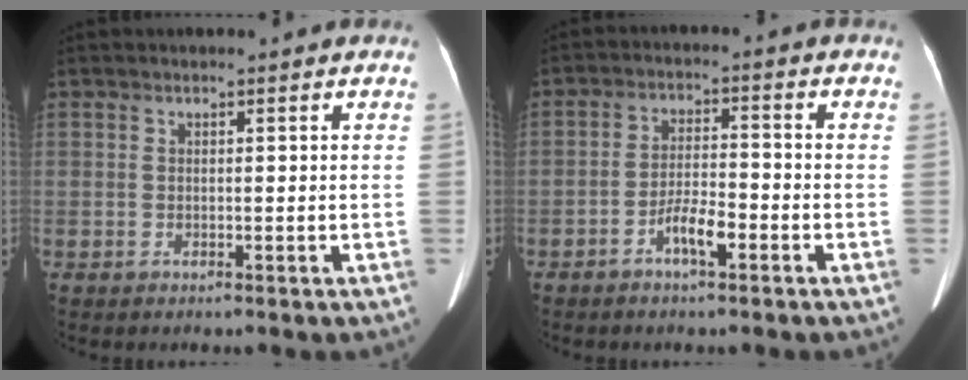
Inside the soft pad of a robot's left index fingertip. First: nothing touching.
{"total": 5.0, "force": [-2.7, 1.2, 4.0], "torque": [-0.078, 0.008, -0.049]}